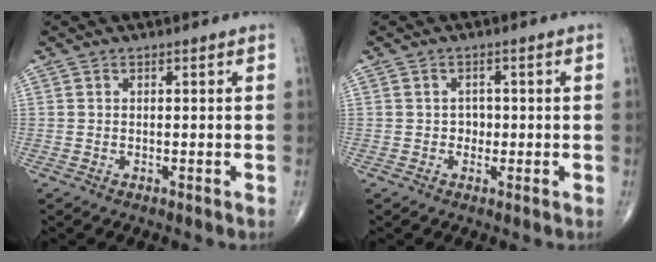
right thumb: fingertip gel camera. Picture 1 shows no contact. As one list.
[{"total": 1.7, "force": [-0.3, 1.5, 0.7], "torque": [0.003, 0.006, -0.010]}]